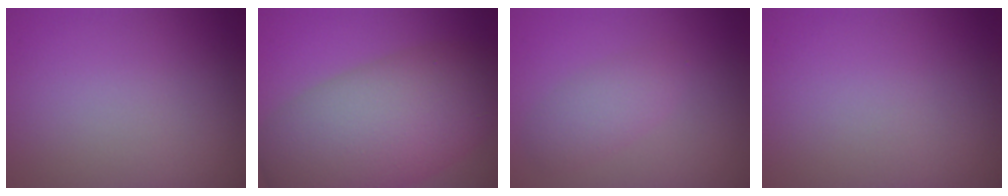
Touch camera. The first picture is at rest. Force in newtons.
{"total": 11.1, "press": 11.1, "slide": 0.3}
{"total": 2.4, "press": 2.4, "slide": 0.2}
{"total": 0.0}